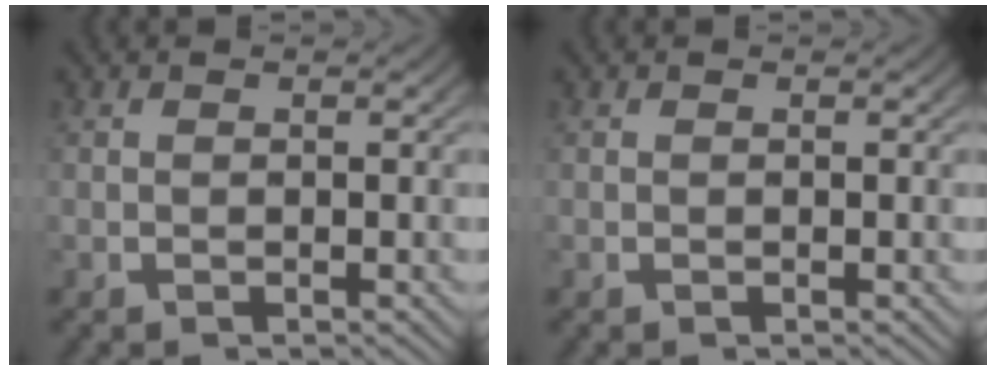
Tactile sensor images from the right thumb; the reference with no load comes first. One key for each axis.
{"total": 0.0}